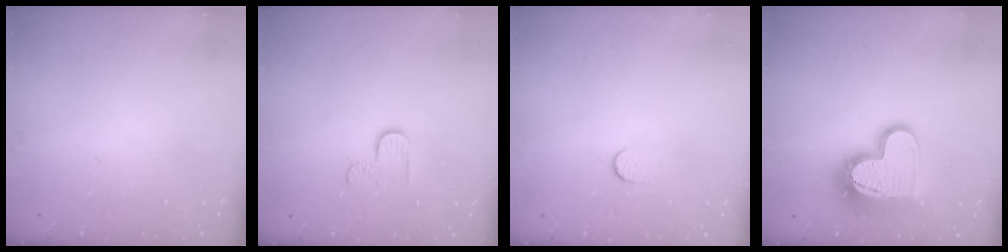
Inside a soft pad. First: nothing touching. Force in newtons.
{"total": 2.9, "press": 2.9, "slide": 0.3}
{"total": 5.7, "press": 5.6, "slide": 0.6}
{"total": 14.7, "press": 14.6, "slide": 1.1}